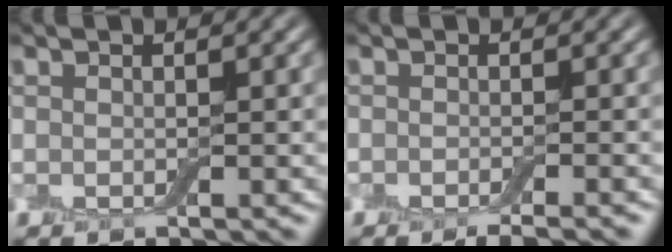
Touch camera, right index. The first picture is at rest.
{"total": 2.5, "force": [-1.9, 0.4, 1.7], "torque": [-0.020, -0.001, -0.030]}